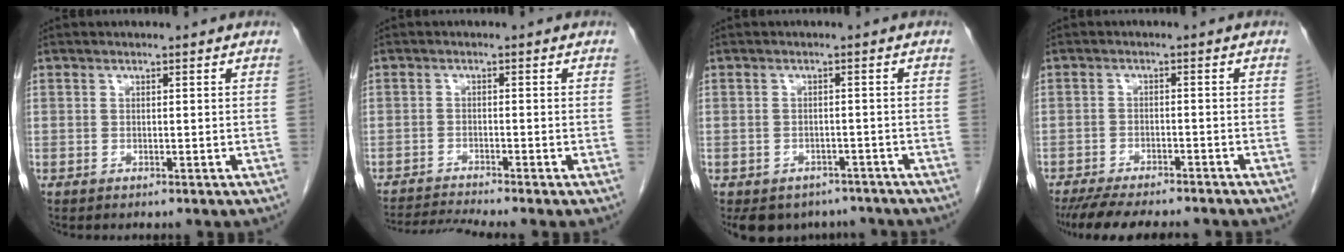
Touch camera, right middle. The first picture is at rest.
{"total": 5.0, "force": [-4.5, -2.0, 0.9], "torque": [-0.019, -0.013, -0.081]}
{"total": 8.9, "force": [-7.2, 5.0, 1.5], "torque": [-0.014, 0.007, -0.084]}
{"total": 12.2, "force": [-10.7, 2.3, 5.4], "torque": [-0.080, -0.013, -0.151]}